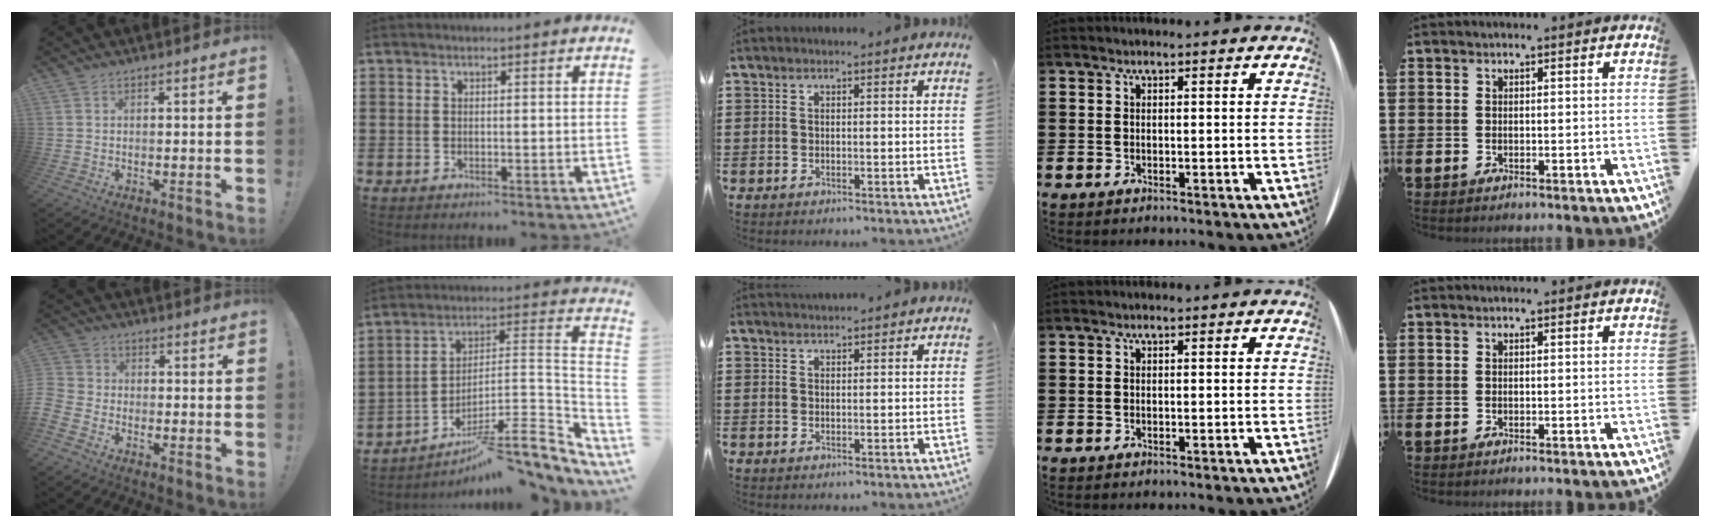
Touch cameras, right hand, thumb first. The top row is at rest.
{"thumb": {"total": 5.4, "force": [-3.7, 3.6, 1.7], "torque": [-0.053, 0.020, -0.070]}, "index": {"total": 8.9, "force": [-6.0, 1.4, 6.4], "torque": [-0.099, -0.005, -0.121]}, "middle": {"total": 1.3, "force": [1.3, 0.2, -0.2], "torque": [0.001, 0.003, 0.025]}}